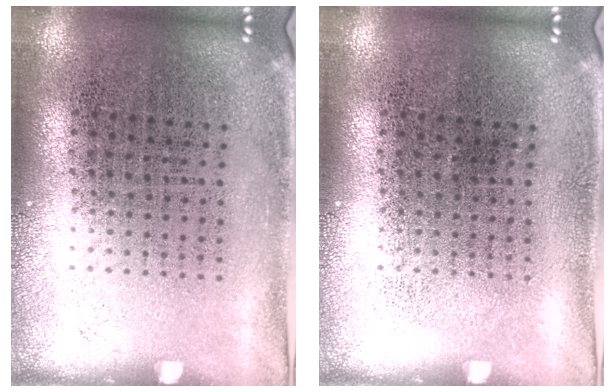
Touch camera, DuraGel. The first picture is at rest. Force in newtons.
{"total": 0.0}